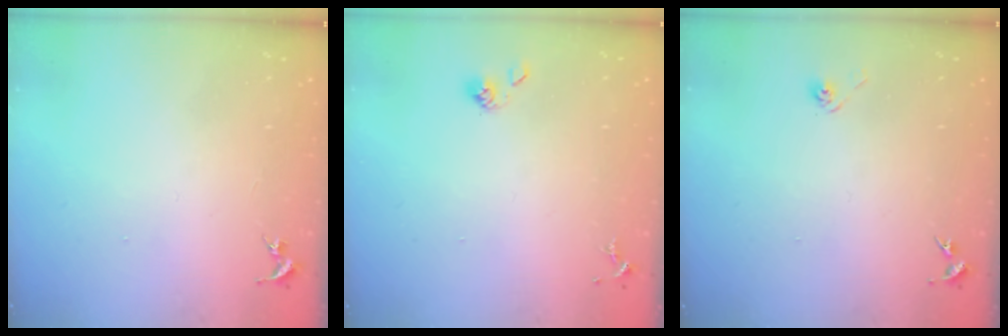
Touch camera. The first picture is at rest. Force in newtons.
{"total": 3.8, "press": 3.5, "slide": 1.3}
{"total": 3.1, "press": 2.7, "slide": 1.4}